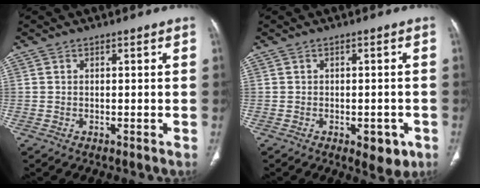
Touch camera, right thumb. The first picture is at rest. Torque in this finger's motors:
{"motor_torque": [0.50, 0.62, -0.16, 0.04, -0.02]}